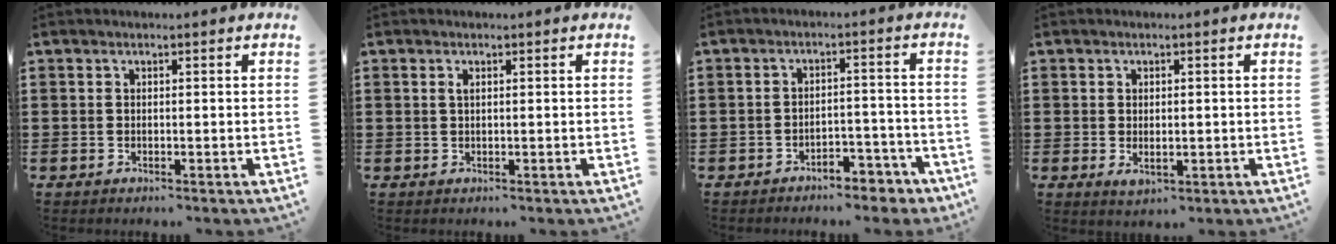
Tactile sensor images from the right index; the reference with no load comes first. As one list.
[{"total": 0.9, "force": [0.3, 0.3, 0.8], "torque": [-0.017, 0.003, 0.005]}, {"total": 4.2, "force": [-3.9, 0.9, 1.2], "torque": [-0.022, 0.010, -0.080]}, {"total": 1.9, "force": [-0.1, 1.1, 1.5], "torque": [-0.030, 0.003, -0.002]}]